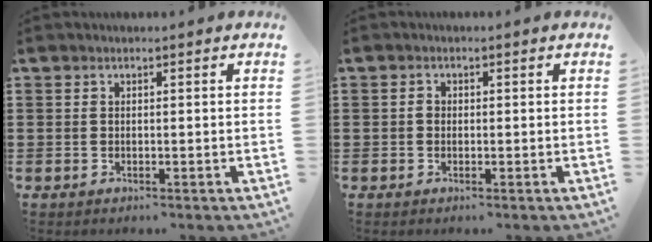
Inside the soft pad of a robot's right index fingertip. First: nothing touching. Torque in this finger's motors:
{"motor_torque": [1.47, 0.67, 0.02, 0.02]}